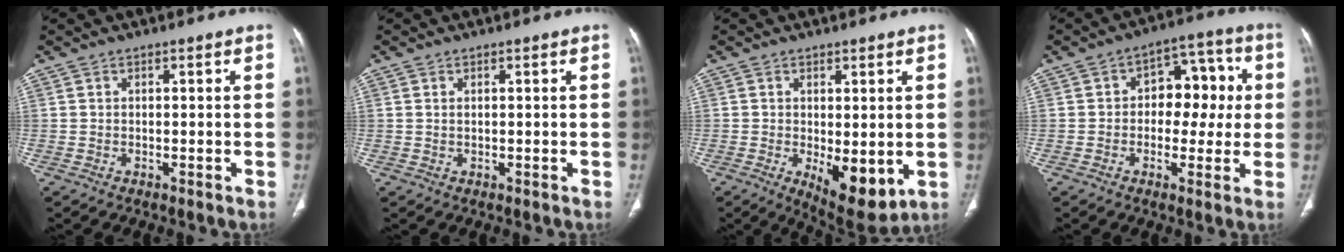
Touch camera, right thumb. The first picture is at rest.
{"total": 0.6, "force": [0.3, 0.3, 0.5], "torque": [-0.014, 0.004, 0.008]}
{"total": 9.9, "force": [-1.7, 4.3, 8.7], "torque": [-0.115, -0.025, -0.013]}
{"total": 11.0, "force": [0.7, 7.3, 8.1], "torque": [-0.058, 0.032, 0.006]}